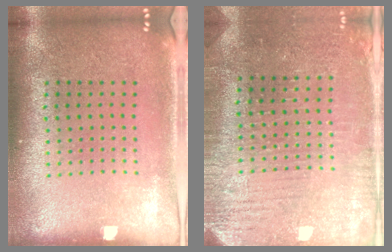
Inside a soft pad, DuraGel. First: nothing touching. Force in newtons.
{"total": 3.1, "press": 3.1, "slide": 0.4}